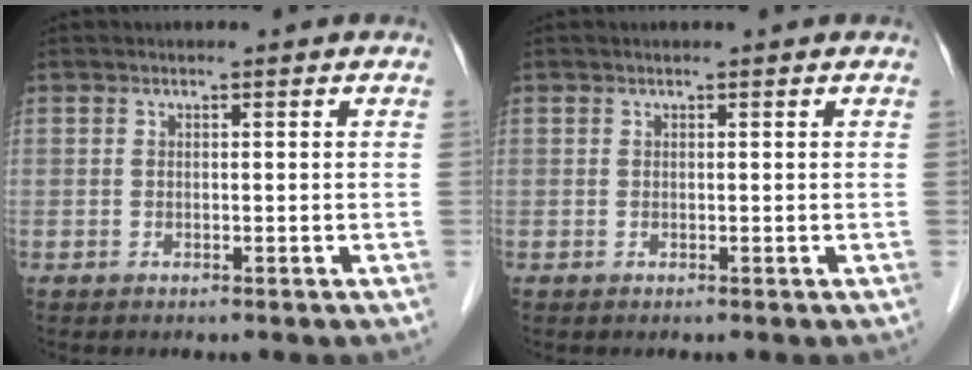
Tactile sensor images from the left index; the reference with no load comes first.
{"total": 0.8, "force": [0.7, 0.0, 0.3], "torque": [-0.005, 0.010, 0.010]}